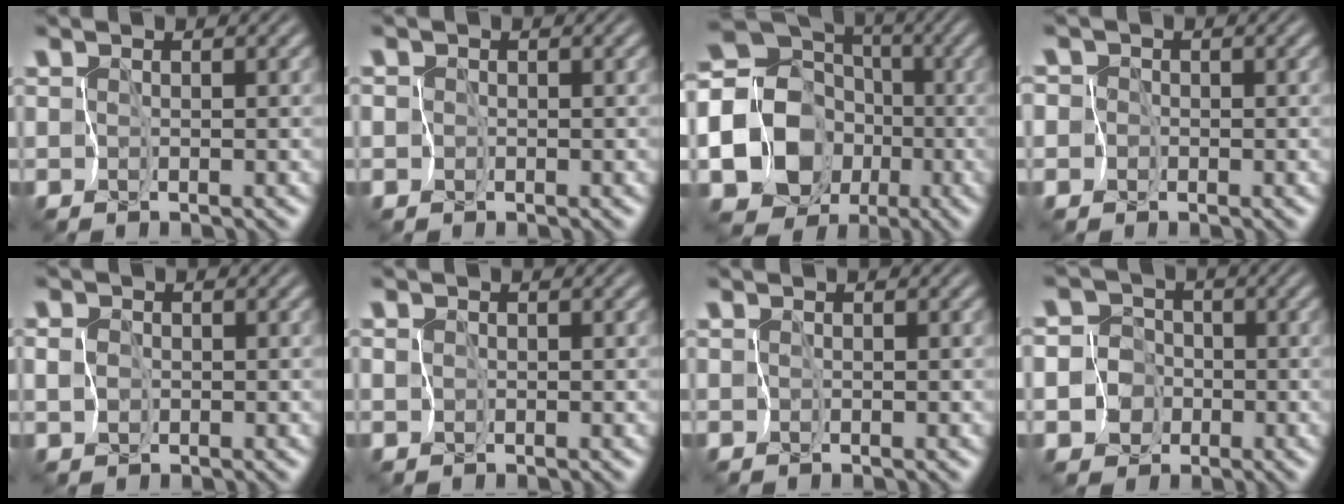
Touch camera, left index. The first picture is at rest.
{"total": 1.7, "force": [-0.3, 1.6, 0.3], "torque": [0.003, 0.010, -0.022]}
{"total": 19.4, "force": [-5.0, 17.2, 7.2], "torque": [-0.173, 0.001, -0.122]}
{"total": 4.1, "force": [-0.7, 4.0, 0.9], "torque": [-0.017, 0.018, -0.051]}
{"total": 1.3, "force": [-0.2, 1.2, 0.6], "torque": [-0.010, 0.003, -0.006]}
{"total": 0.9, "force": [-0.1, 0.9, 0.3], "torque": [-0.001, 0.008, -0.003]}
{"total": 0.0}
{"total": 9.4, "force": [-3.0, 8.8, 1.9], "torque": [-0.066, 0.002, -0.078]}